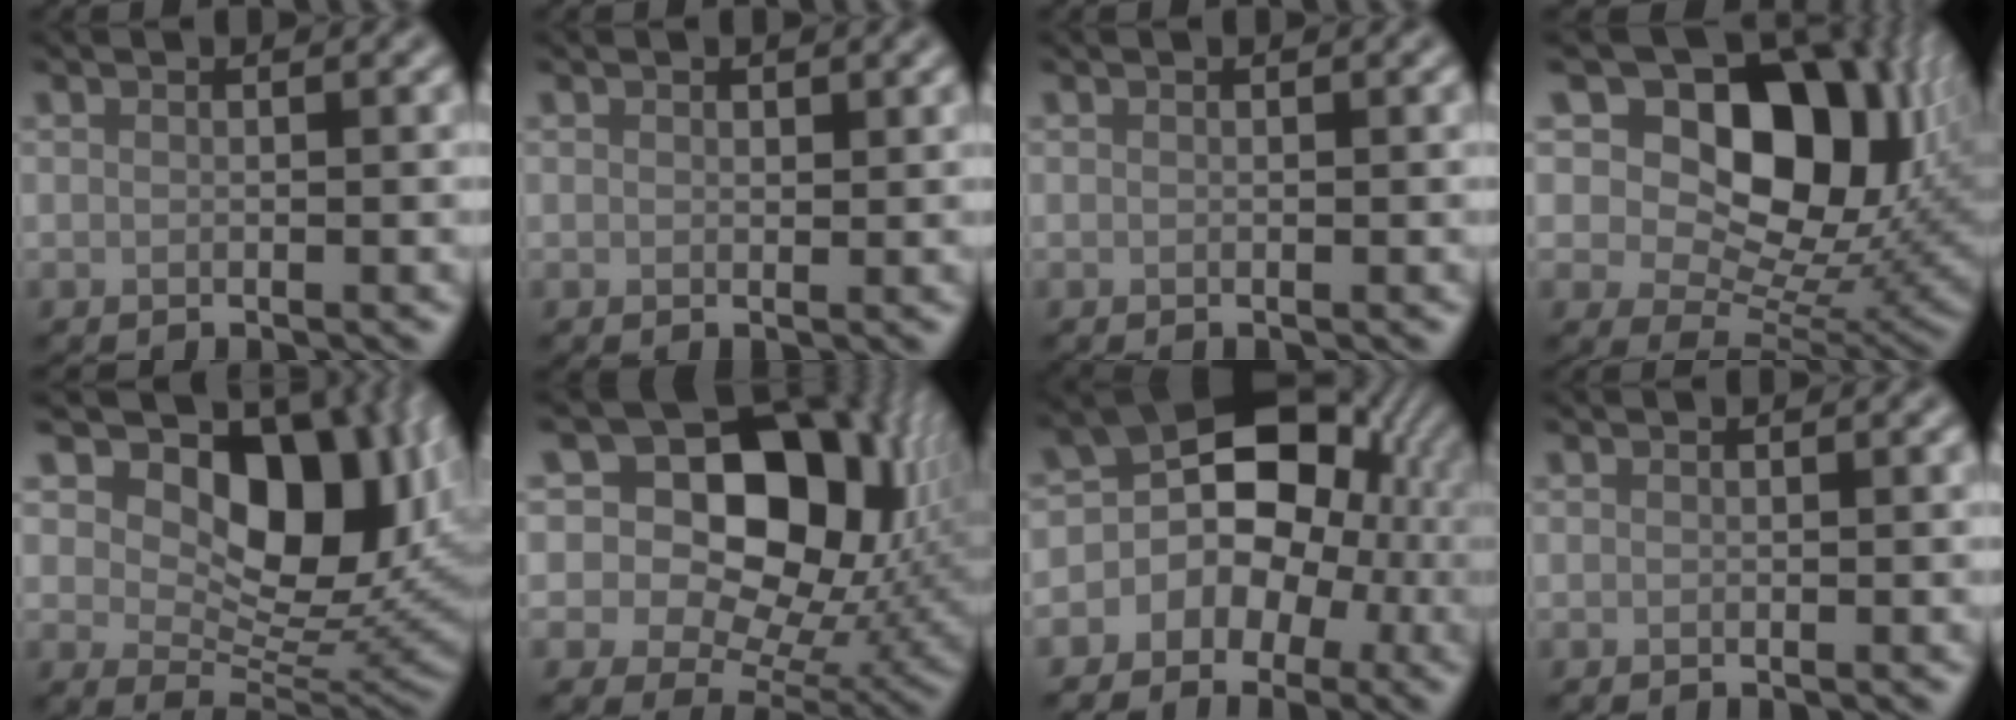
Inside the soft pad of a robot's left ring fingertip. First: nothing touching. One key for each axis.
{"total": 0.6, "fx": 0.4, "fy": 0.4, "fz": 0.2, "tx": -0.002, "ty": -0.003, "tz": 0.005}
{"total": 0.0}
{"total": 15.9, "fx": 6.6, "fy": 9.8, "fz": 10.7, "tx": -0.151, "ty": 0.017, "tz": 0.100}
{"total": 12.9, "fx": 4.5, "fy": 8.1, "fz": 9.0, "tx": -0.112, "ty": -0.006, "tz": 0.074}
{"total": 18.7, "fx": 7.1, "fy": 12.1, "fz": 12.2, "tx": -0.174, "ty": 0.066, "tz": 0.107}
{"total": 10.9, "fx": 0.0, "fy": 8.8, "fz": 6.5, "tx": -0.063, "ty": 0.024, "tz": -0.035}
{"total": 0.0}